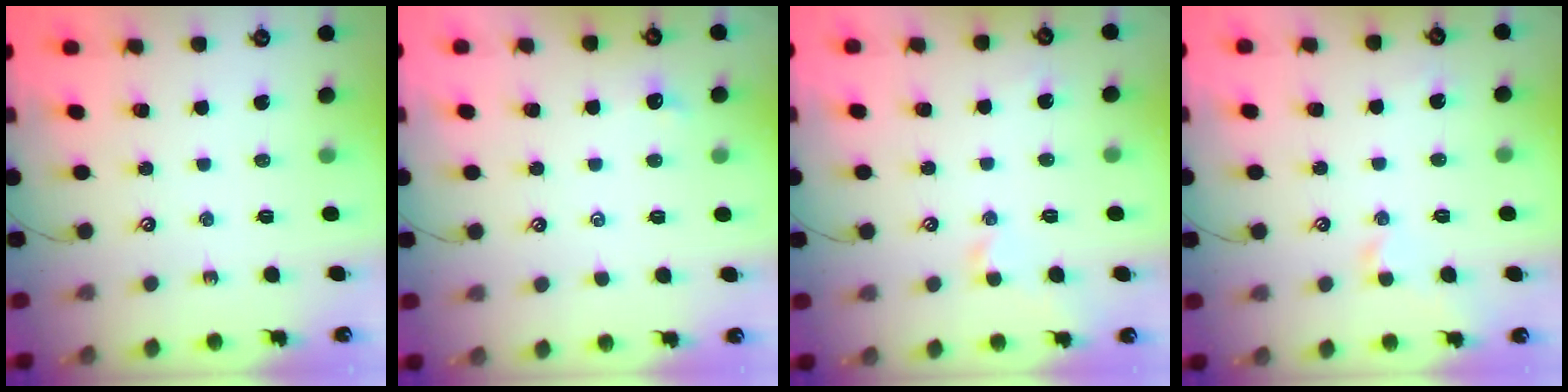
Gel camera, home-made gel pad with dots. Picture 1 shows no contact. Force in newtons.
{"total": 1.1, "press": 1.0, "slide": 0.4}
{"total": 1.5, "press": 1.4, "slide": 0.3}
{"total": 1.5, "press": 1.4, "slide": 0.3}